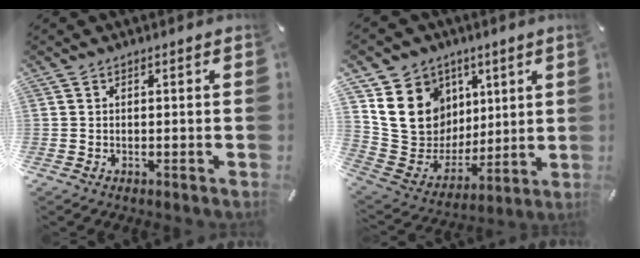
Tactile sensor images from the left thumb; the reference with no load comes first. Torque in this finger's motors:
{"motor_torque": [1.96, 1.94, 1.54, -1.23, 0.20]}